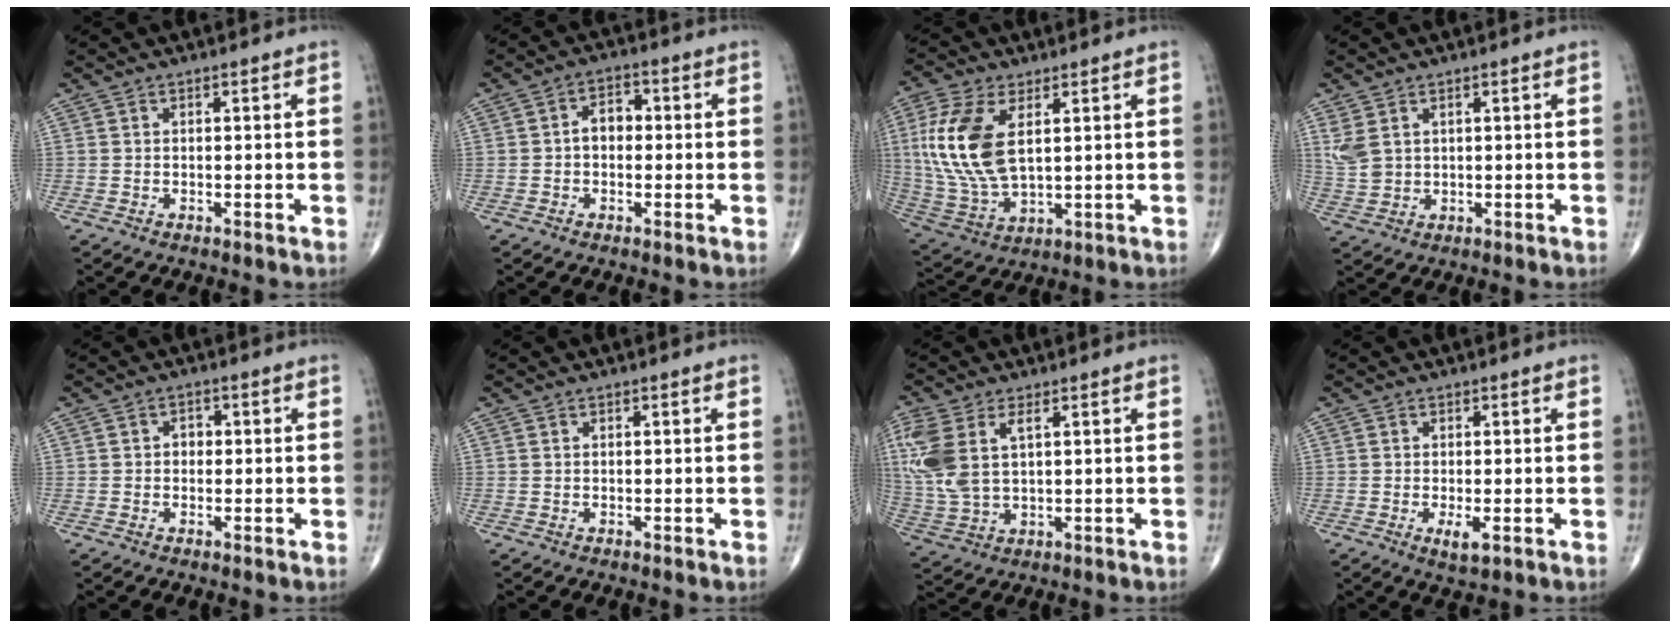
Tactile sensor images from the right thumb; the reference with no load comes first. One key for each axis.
{"total": 4.3, "fx": -0.2, "fy": 3.0, "fz": 3.1, "tx": -0.037, "ty": 0.019, "tz": -0.012}
{"total": 15.8, "fx": 3.6, "fy": 8.0, "fz": 13.1, "tx": -0.291, "ty": -0.010, "tz": 0.080}
{"total": 4.4, "fx": 1.7, "fy": 2.9, "fz": 2.8, "tx": -0.065, "ty": -0.002, "tz": 0.047}
{"total": 1.9, "fx": 0.0, "fy": 1.6, "fz": 1.1, "tx": -0.005, "ty": 0.005, "tz": -0.005}
{"total": 0.0}
{"total": 12.5, "fx": 3.6, "fy": 6.6, "fz": 9.9, "tx": -0.252, "ty": 0.003, "tz": 0.084}
{"total": 2.9, "fx": -0.9, "fy": 0.9, "fz": 2.6, "tx": -0.048, "ty": -0.008, "tz": -0.015}